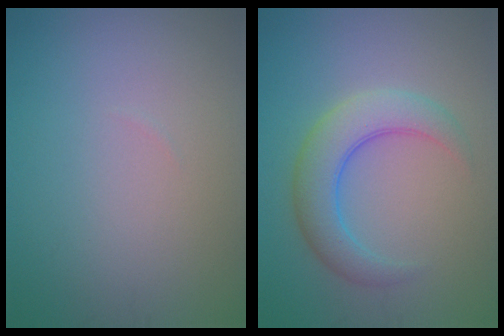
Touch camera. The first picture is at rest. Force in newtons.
{"total": 4.8, "press": 4.8, "slide": 0.2}